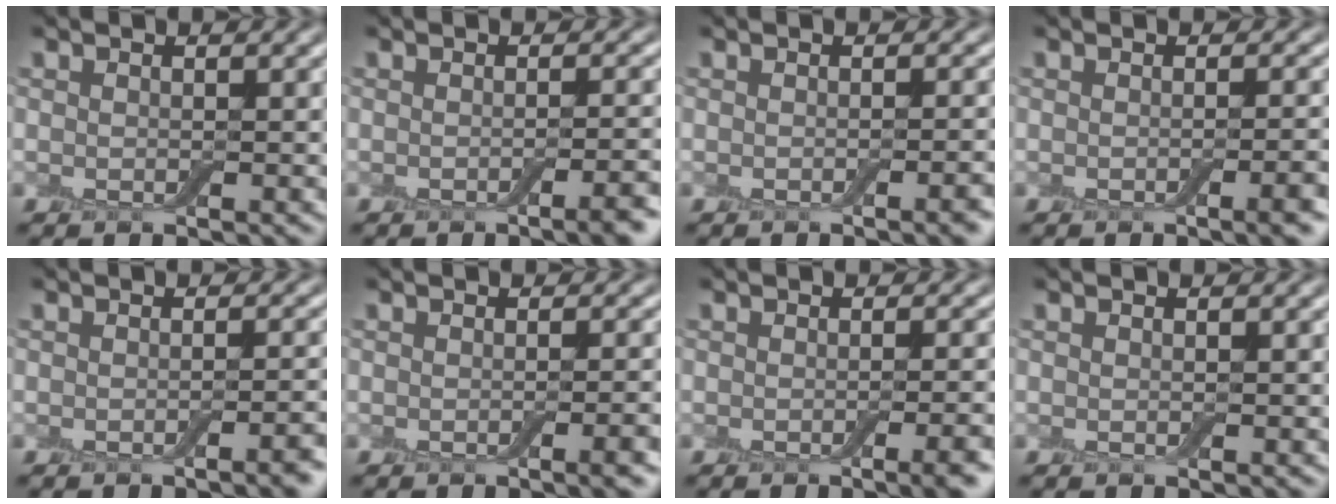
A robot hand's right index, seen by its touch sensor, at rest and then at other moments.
{"total": 3.0, "force": [-1.5, 0.8, 2.5], "torque": [-0.025, 0.003, -0.026]}
{"total": 2.1, "force": [-0.9, 0.5, 1.8], "torque": [-0.017, 0.003, -0.013]}
{"total": 2.8, "force": [-1.0, 0.7, 2.5], "torque": [-0.025, 0.004, -0.018]}
{"total": 2.5, "force": [-1.2, 0.6, 2.1], "torque": [-0.019, 0.003, -0.020]}
{"total": 2.4, "force": [-0.8, 0.6, 2.2], "torque": [-0.022, 0.004, -0.014]}
{"total": 3.6, "force": [-1.5, 0.9, 3.1], "torque": [-0.030, 0.003, -0.024]}
{"total": 0.0}